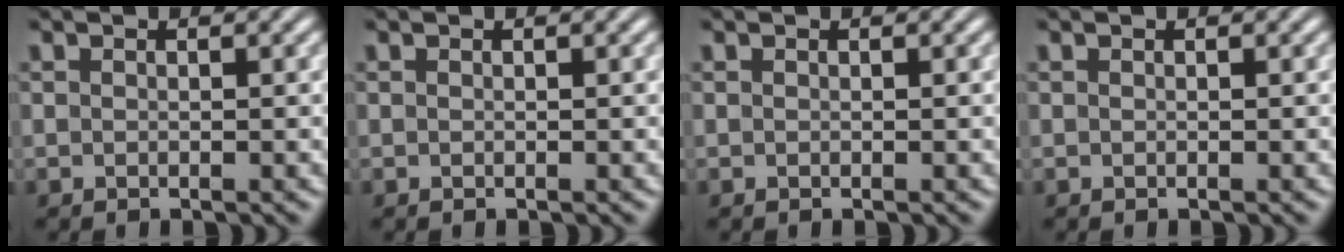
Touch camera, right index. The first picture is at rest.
{"total": 0.0}
{"total": 0.0}
{"total": 0.0}